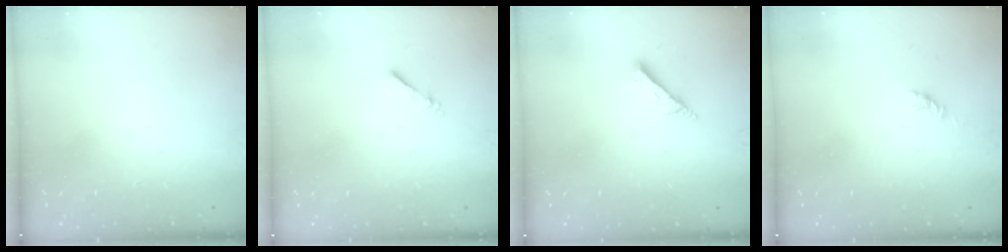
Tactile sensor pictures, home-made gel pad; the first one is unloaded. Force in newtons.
{"total": 1.3, "press": 1.2, "slide": 0.3}
{"total": 2.0, "press": 2.0, "slide": 0.1}
{"total": 0.0}